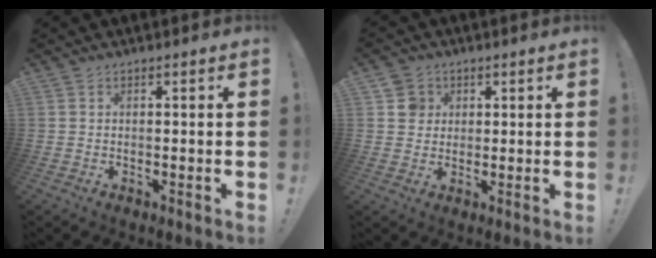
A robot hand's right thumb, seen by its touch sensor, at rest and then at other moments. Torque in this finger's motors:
{"motor_torque": [-0.10, 0.07, 0.26, 0.03, -0.02]}